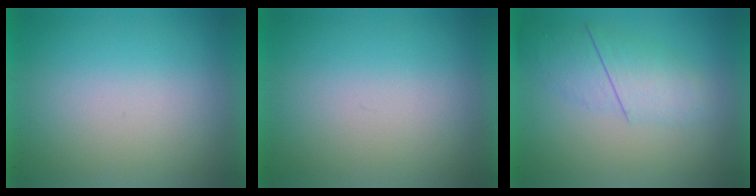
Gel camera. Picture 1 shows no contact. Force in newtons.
{"total": 0.0}
{"total": 2.3}